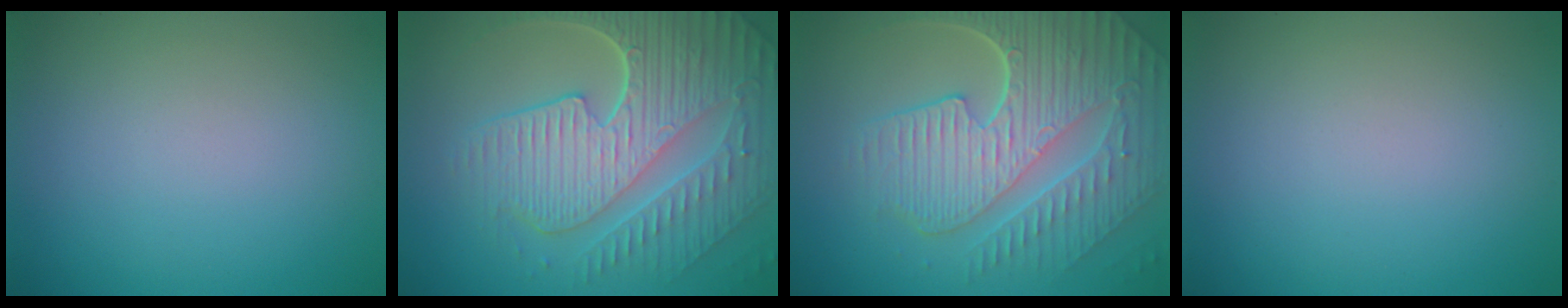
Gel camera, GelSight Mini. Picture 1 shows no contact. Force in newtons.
{"total": 9.9, "press": 6.6, "slide": 7.4}
{"total": 9.3, "press": 6.2, "slide": 6.9}
{"total": 0.0}